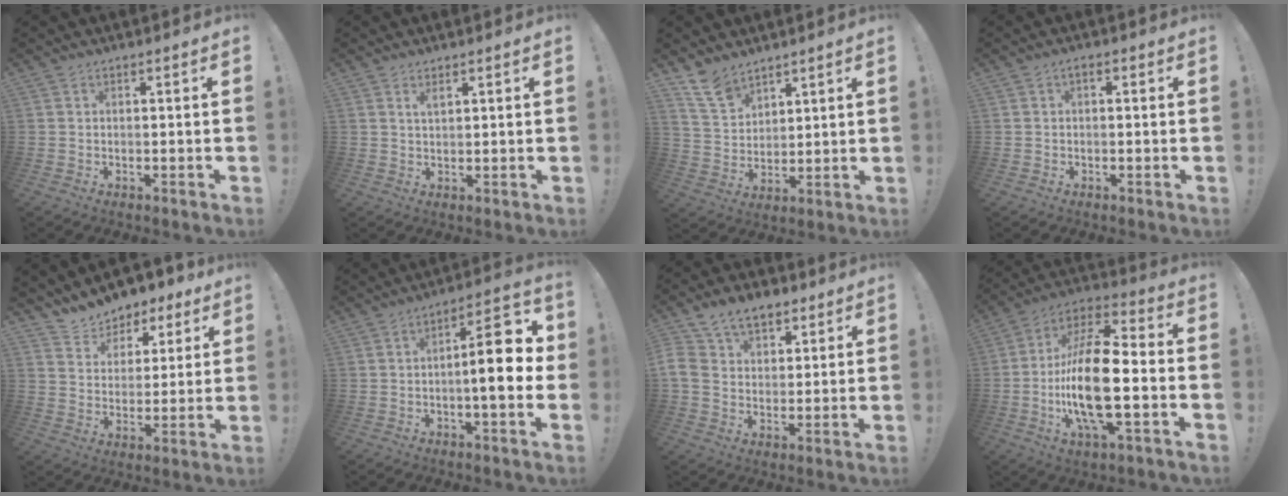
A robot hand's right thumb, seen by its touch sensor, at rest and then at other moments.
{"total": 1.8, "force": [1.3, 0.5, 1.2], "torque": [-0.010, -0.007, 0.020]}
{"total": 10.4, "force": [8.2, 5.6, 3.2], "torque": [-0.074, -0.048, 0.162]}
{"total": 1.0, "force": [-0.5, 0.3, 0.8], "torque": [-0.017, 0.005, -0.011]}
{"total": 8.7, "force": [7.7, 4.0, 0.3], "torque": [-0.008, -0.075, 0.145]}
{"total": 13.8, "force": [-0.3, 4.2, 13.1], "torque": [-0.174, 0.000, -0.010]}
{"total": 11.2, "force": [5.5, 7.8, 5.8], "torque": [-0.114, -0.013, 0.110]}
{"total": 20.9, "force": [-3.6, 8.1, 18.9], "torque": [-0.370, 0.008, -0.066]}